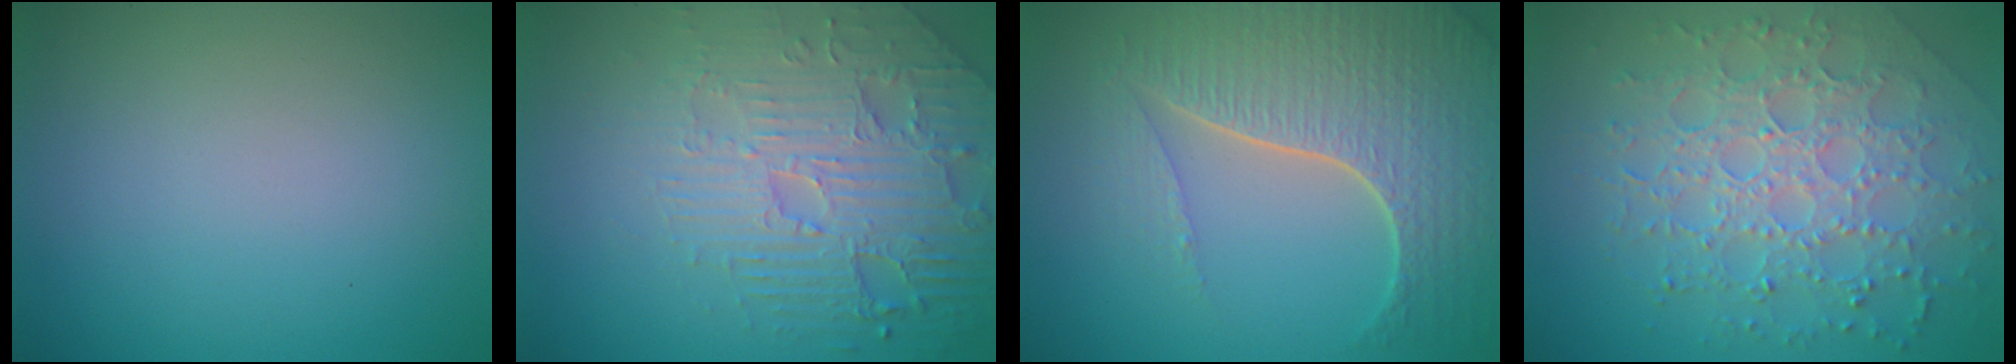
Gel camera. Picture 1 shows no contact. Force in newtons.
{"total": 5.2, "press": 4.8, "slide": 2.0}
{"total": 7.8, "press": 5.4, "slide": 5.7}
{"total": 7.5, "press": 5.4, "slide": 5.3}